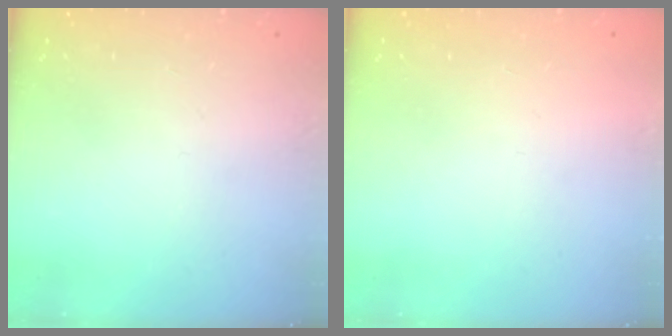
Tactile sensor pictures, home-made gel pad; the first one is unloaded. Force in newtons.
{"total": 1.5, "press": 1.5, "slide": 0.1}